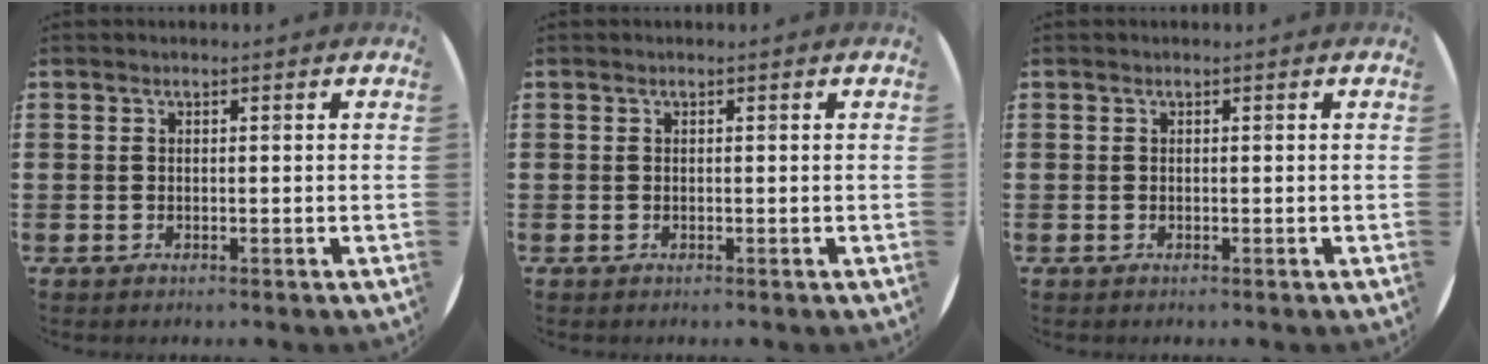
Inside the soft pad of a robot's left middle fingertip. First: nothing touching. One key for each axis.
{"total": 0.0}
{"total": 0.0}